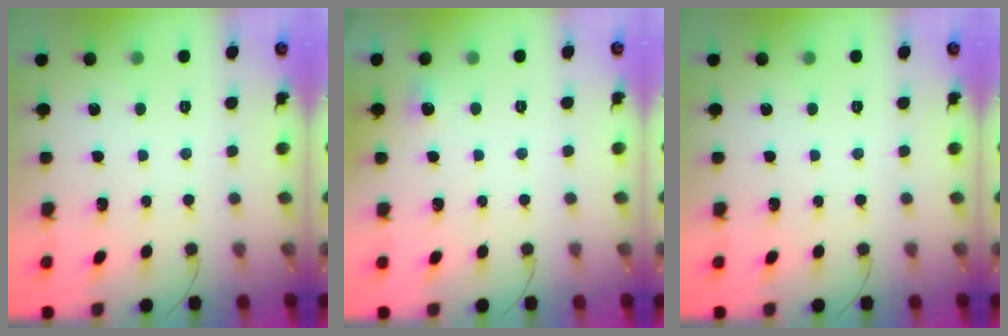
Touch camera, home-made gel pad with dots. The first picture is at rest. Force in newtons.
{"total": 3.7, "press": 3.3, "slide": 1.5}
{"total": 0.0}